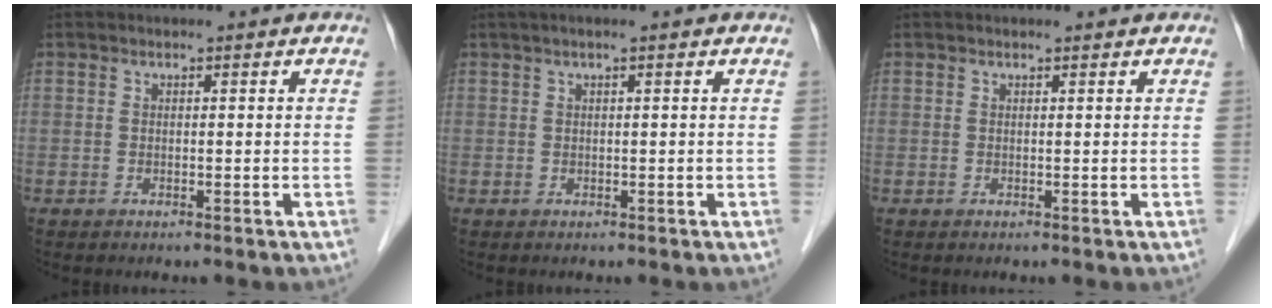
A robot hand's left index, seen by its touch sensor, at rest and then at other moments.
{"total": 3.3, "force": [2.4, 0.1, 2.3], "torque": [-0.036, 0.028, 0.037]}
{"total": 1.2, "force": [1.1, 0.2, 0.5], "torque": [-0.008, 0.014, 0.018]}